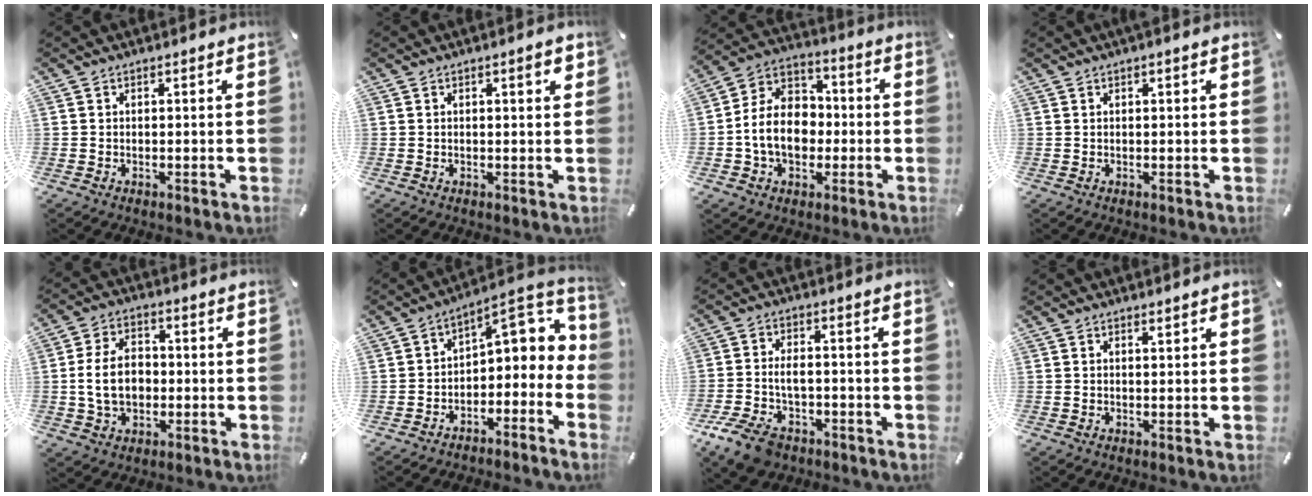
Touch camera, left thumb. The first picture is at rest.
{"total": 2.3, "force": [0.9, 0.5, 2.0], "torque": [-0.035, 0.001, 0.013]}
{"total": 12.4, "force": [-2.4, 10.0, 6.9], "torque": [-0.158, 0.021, -0.044]}
{"total": 0.6, "force": [0.3, 0.1, 0.5], "torque": [-0.011, 0.000, 0.006]}
{"total": 10.2, "force": [-0.7, 7.6, 6.8], "torque": [-0.142, 0.013, -0.012]}
{"total": 6.6, "force": [2.0, 4.5, 4.4], "torque": [-0.043, -0.032, 0.031]}
{"total": 8.3, "force": [-3.2, 5.7, 5.1], "torque": [-0.109, 0.015, -0.054]}
{"total": 0.8, "force": [0.6, 0.2, 0.4], "torque": [-0.011, -0.001, 0.012]}